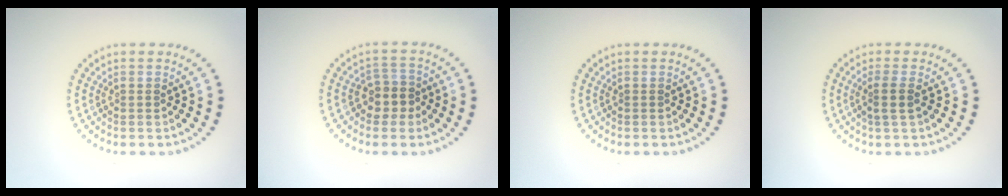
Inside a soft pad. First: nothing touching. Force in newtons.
{"total": 2.3, "press": 2.1, "slide": 1.1}
{"total": 0.0}
{"total": 1.7, "press": 1.4, "slide": 0.9}